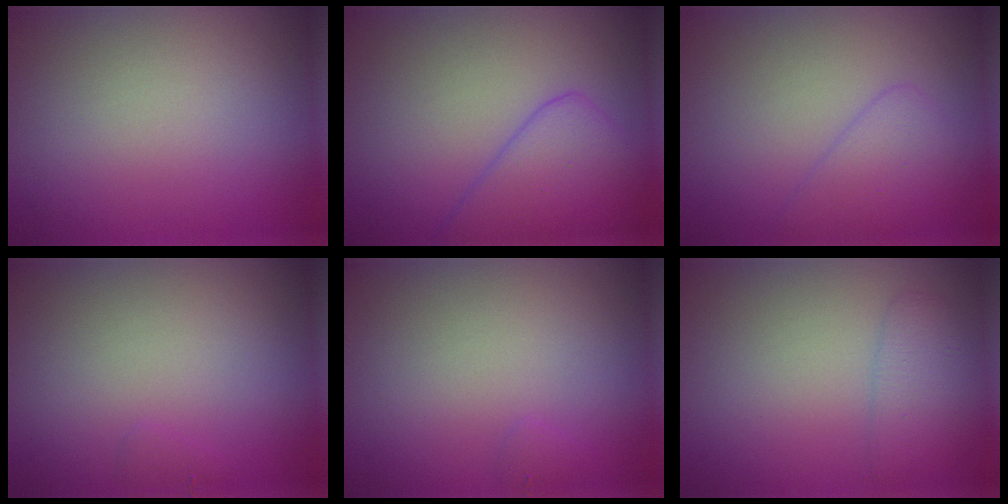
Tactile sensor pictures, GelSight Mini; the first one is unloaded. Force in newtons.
{"total": 4.9, "press": 4.9, "slide": 0.4}
{"total": 2.8, "press": 2.8, "slide": 0.1}
{"total": 0.6, "press": 0.5, "slide": 0.0}
{"total": 0.6, "press": 0.6, "slide": 0.1}
{"total": 2.3, "press": 2.3, "slide": 0.1}